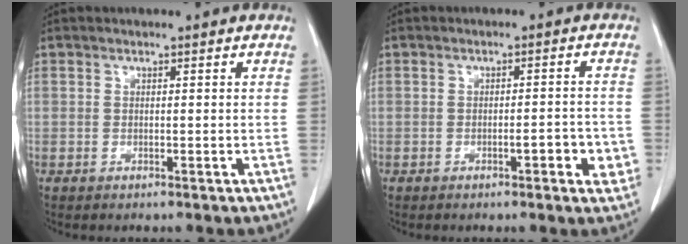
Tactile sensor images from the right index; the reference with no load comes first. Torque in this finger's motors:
{"motor_torque": [0.07, 0.03, 0.07, 0.02]}